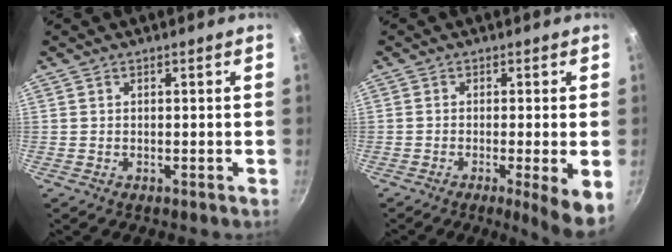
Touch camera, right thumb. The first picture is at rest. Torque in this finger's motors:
{"motor_torque": [-0.23, 0.58, -0.02, -0.04, 0.06]}